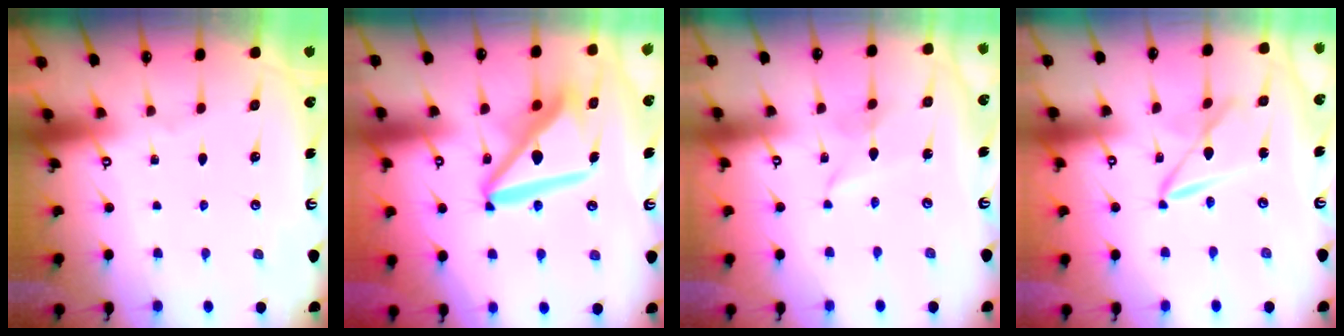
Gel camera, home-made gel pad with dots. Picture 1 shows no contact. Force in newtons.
{"total": 15.0, "press": 14.9, "slide": 1.9}
{"total": 2.4, "press": 2.4, "slide": 0.2}
{"total": 7.6, "press": 7.6, "slide": 0.6}